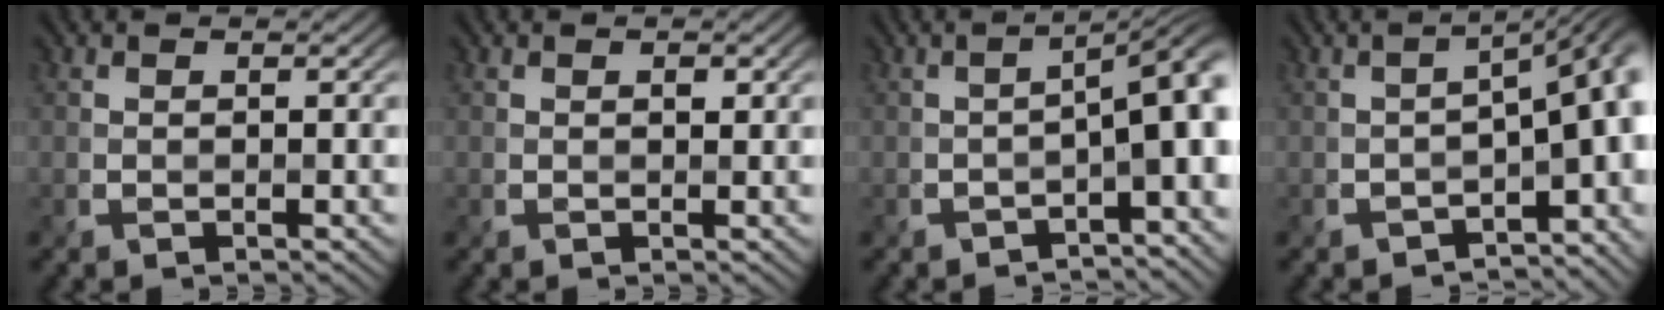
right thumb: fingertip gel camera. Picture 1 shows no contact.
{"total": 0.9, "force": [0.2, 0.5, 0.7], "torque": [-0.008, 0.000, 0.003]}
{"total": 6.5, "force": [-2.5, 1.6, 5.8], "torque": [-0.070, 0.005, -0.040]}
{"total": 9.8, "force": [-4.0, 4.0, 8.0], "torque": [-0.092, -0.026, -0.049]}